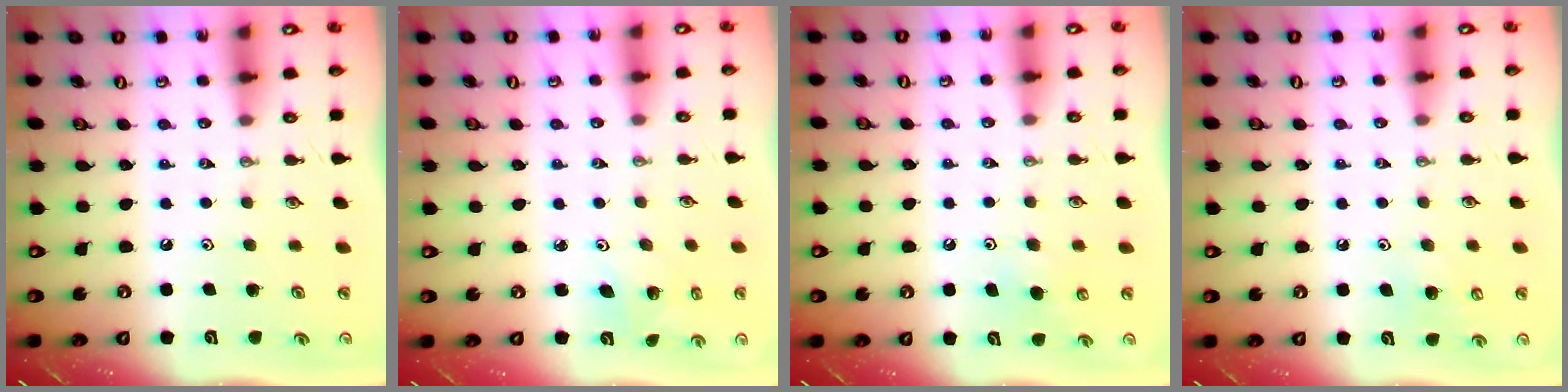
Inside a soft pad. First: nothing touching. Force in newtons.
{"total": 2.7, "press": 2.7, "slide": 0.3}
{"total": 5.7, "press": 5.7, "slide": 0.9}
{"total": 7.0, "press": 7.0, "slide": 1.0}